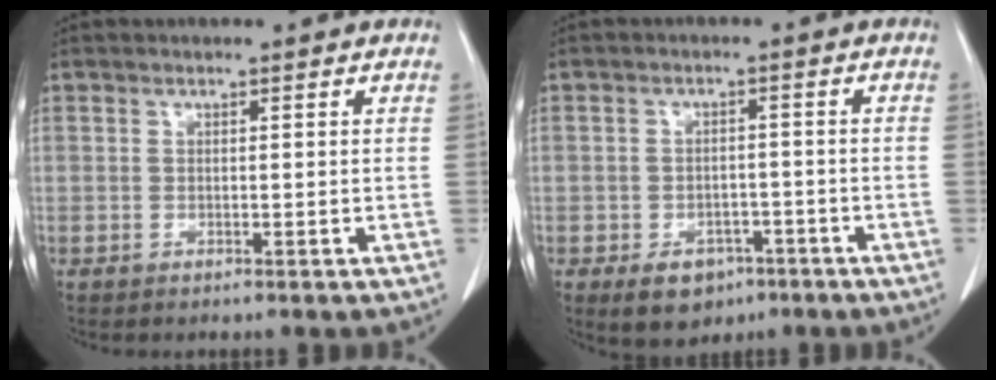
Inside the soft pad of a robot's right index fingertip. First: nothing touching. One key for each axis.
{"total": 6.1, "fx": -3.5, "fy": 4.1, "fz": 2.8, "tx": -0.042, "ty": 0.002, "tz": -0.043}